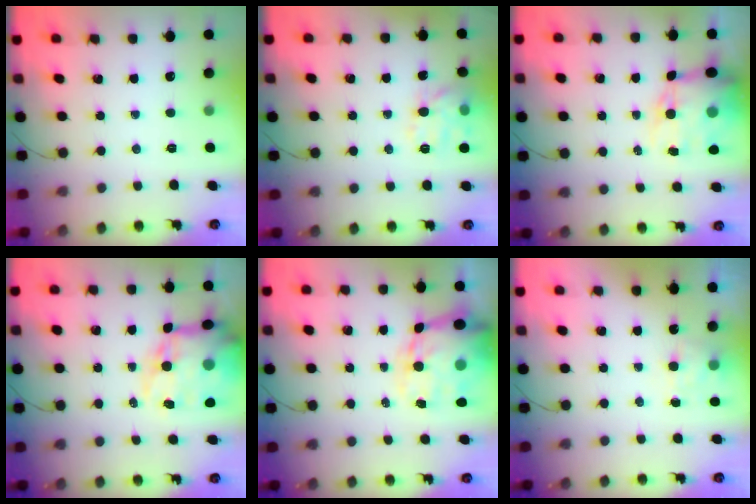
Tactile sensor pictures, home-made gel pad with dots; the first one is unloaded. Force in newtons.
{"total": 9.4, "press": 9.4, "slide": 0.4}
{"total": 14.9, "press": 14.4, "slide": 3.7}
{"total": 21.1, "press": 20.5, "slide": 5.0}
{"total": 17.6, "press": 17.0, "slide": 4.7}
{"total": 5.2, "press": 5.0, "slide": 1.4}